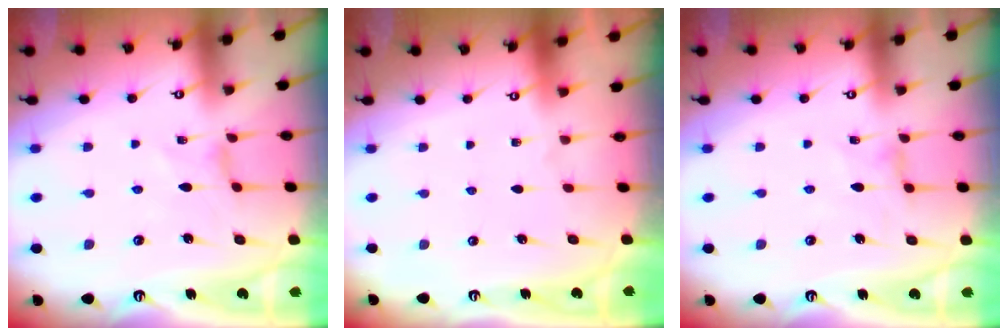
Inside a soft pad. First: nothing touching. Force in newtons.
{"total": 0.0}
{"total": 1.5, "press": 1.4, "slide": 0.4}